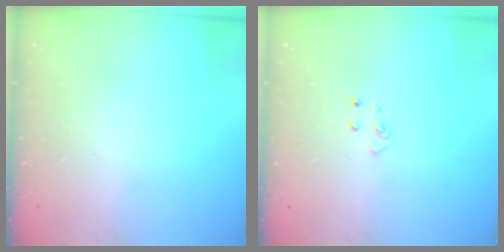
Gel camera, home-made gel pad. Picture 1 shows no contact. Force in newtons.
{"total": 4.1, "press": 4.1, "slide": 0.4}